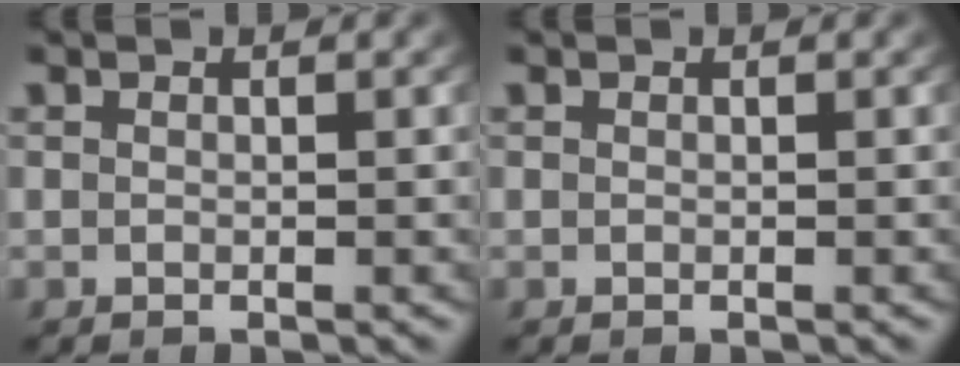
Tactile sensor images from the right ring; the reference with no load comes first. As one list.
[{"total": 0.0}]